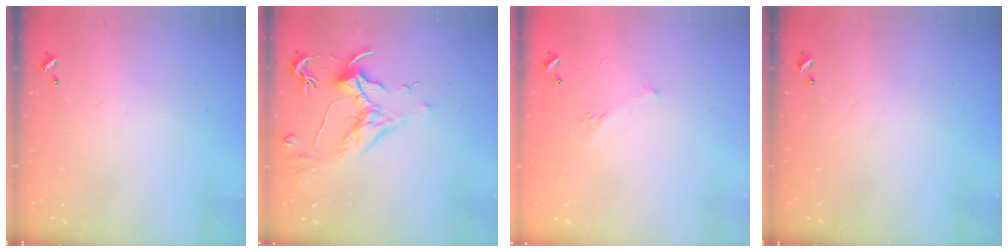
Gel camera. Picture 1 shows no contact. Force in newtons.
{"total": 1.8, "press": 1.6, "slide": 0.9}
{"total": 2.8, "press": 2.6, "slide": 1.1}
{"total": 0.0}